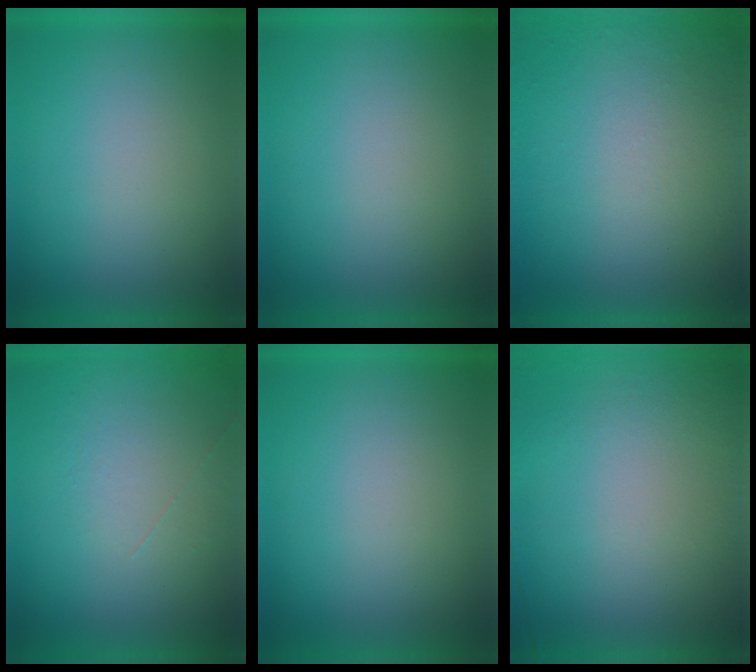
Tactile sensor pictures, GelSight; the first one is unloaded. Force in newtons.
{"total": 0.0}
{"total": 8.3}
{"total": 1.2}
{"total": 0.0}
{"total": 5.5}